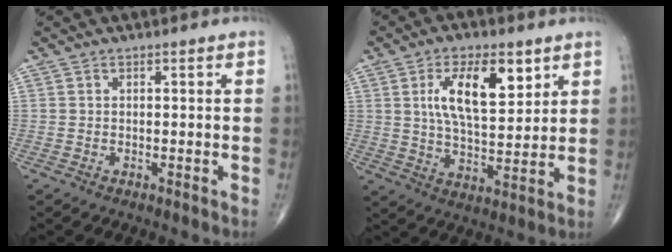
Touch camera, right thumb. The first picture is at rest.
{"total": 13.1, "force": [5.1, 5.8, 10.7], "torque": [-0.163, -0.022, 0.091]}